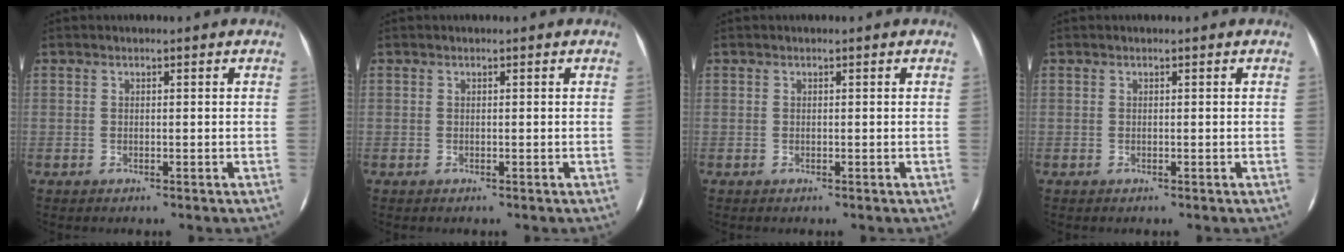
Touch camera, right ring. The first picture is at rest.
{"total": 0.0}
{"total": 0.0}
{"total": 0.0}